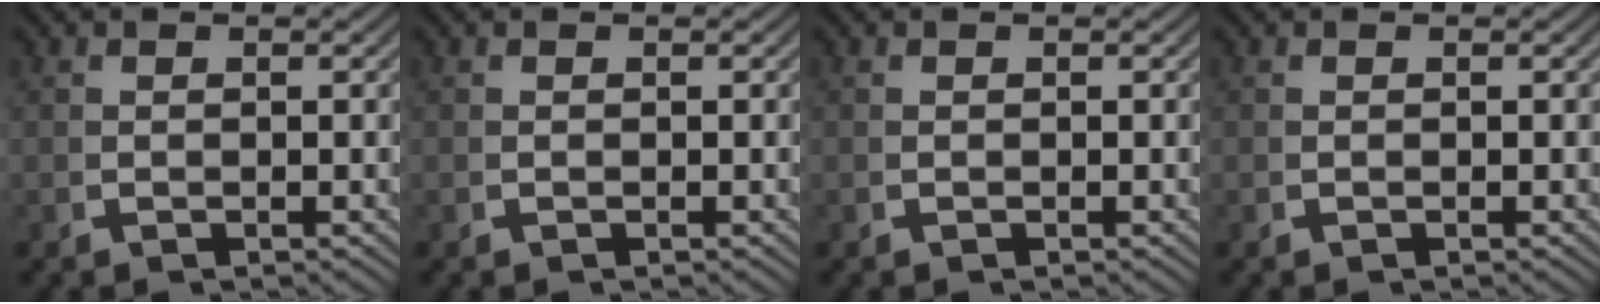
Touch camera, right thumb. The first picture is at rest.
{"total": 0.0}
{"total": 0.0}
{"total": 0.0}